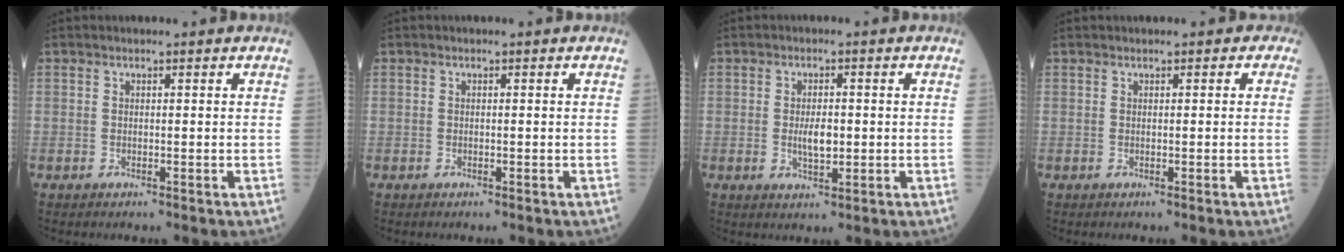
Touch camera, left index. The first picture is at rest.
{"total": 0.0}
{"total": 3.1, "force": [-0.4, 1.2, 2.8], "torque": [-0.051, -0.005, -0.006]}
{"total": 0.7, "force": [0.2, 0.6, 0.4], "torque": [0.002, 0.008, -0.002]}